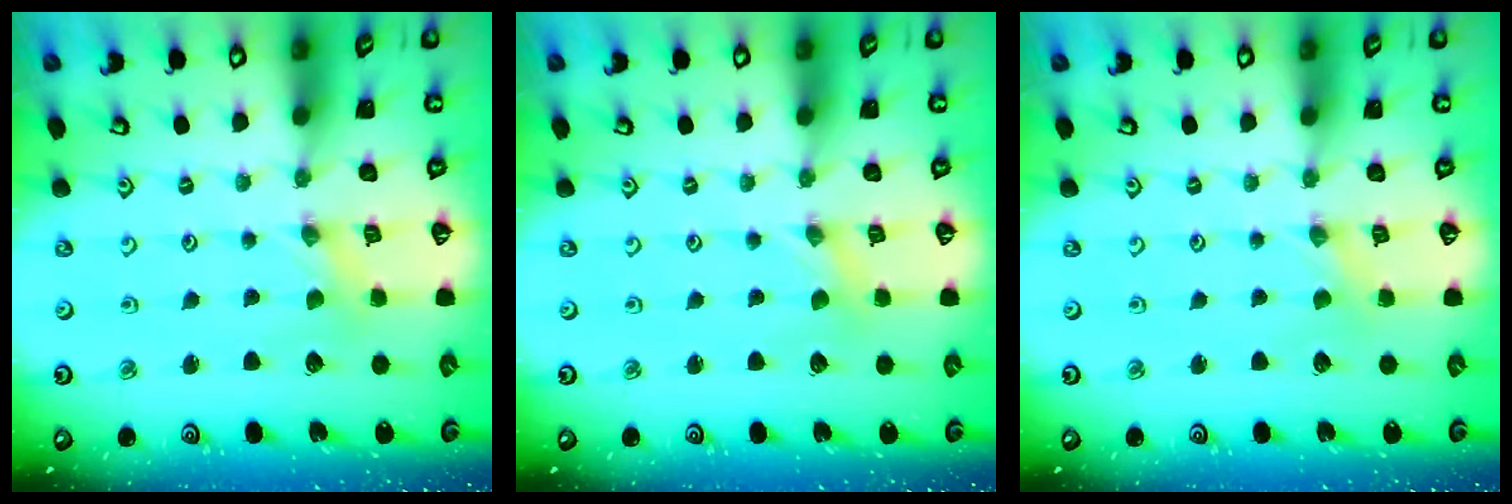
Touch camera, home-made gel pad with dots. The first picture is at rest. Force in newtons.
{"total": 0.0}
{"total": 0.0}